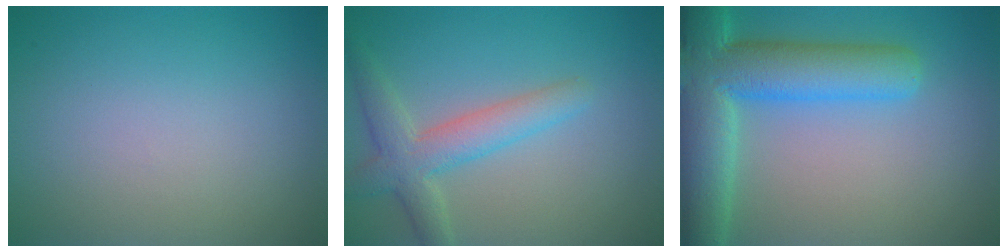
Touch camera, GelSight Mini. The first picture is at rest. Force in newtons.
{"total": 4.0, "press": 4.0, "slide": 0.3}
{"total": 9.6, "press": 9.6, "slide": 0.7}